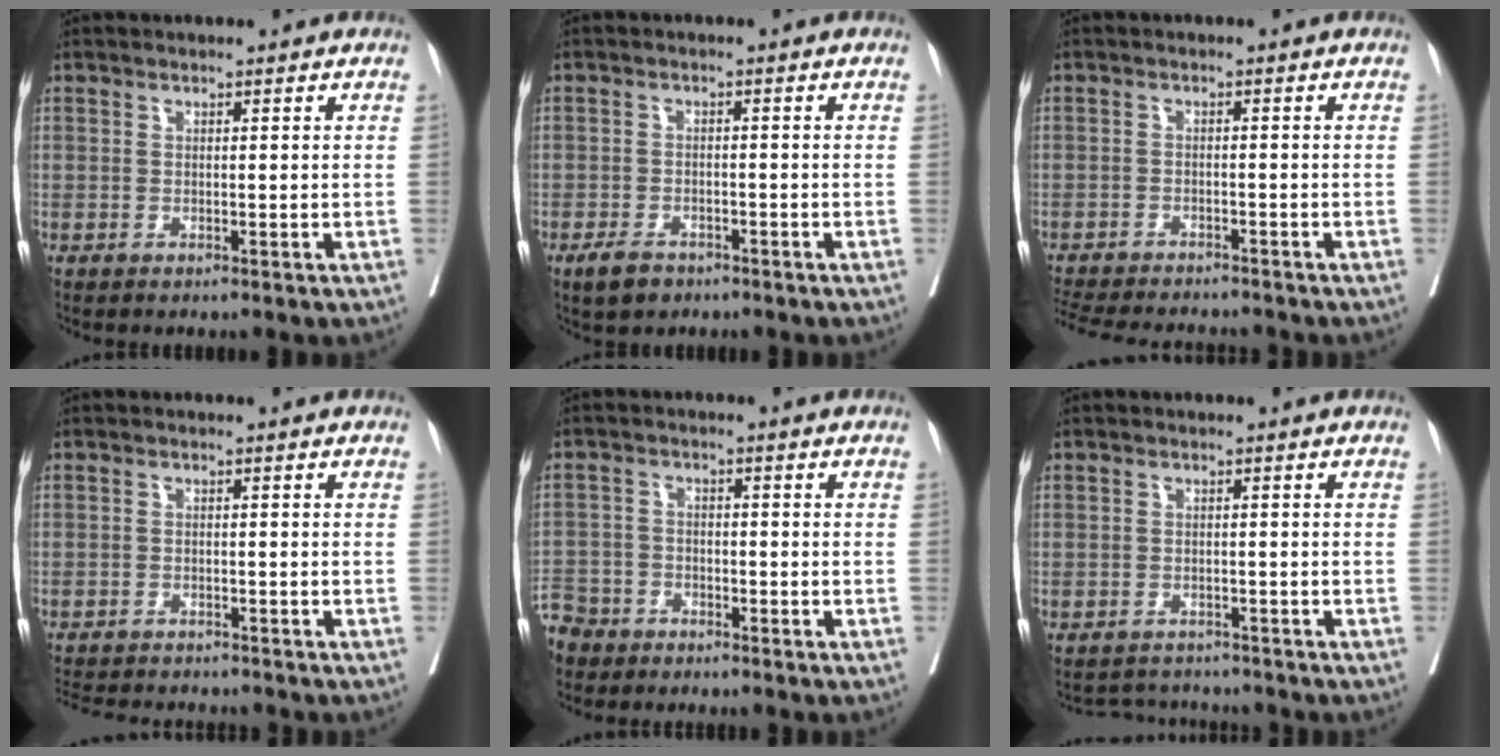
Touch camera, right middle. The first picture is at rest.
{"total": 3.5, "force": [-2.5, 1.8, 1.6], "torque": [-0.032, 0.000, -0.038]}
{"total": 12.7, "force": [-11.6, 2.2, 4.5], "torque": [-0.089, -0.011, -0.163]}
{"total": 10.1, "force": [-9.4, 1.9, 3.2], "torque": [-0.054, -0.006, -0.129]}
{"total": 7.9, "force": [-6.2, 4.8, 0.5], "torque": [-0.028, -0.005, -0.121]}
{"total": 3.4, "force": [-3.3, 0.6, -0.9], "torque": [0.016, 0.003, -0.050]}